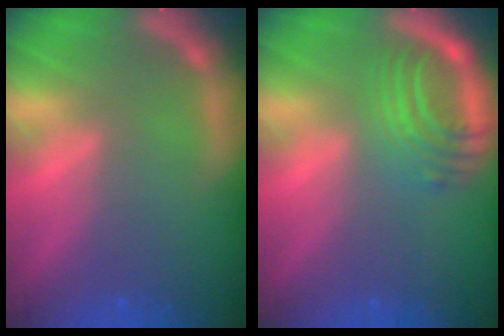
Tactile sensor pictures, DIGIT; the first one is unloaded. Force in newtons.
{"total": 6.1}